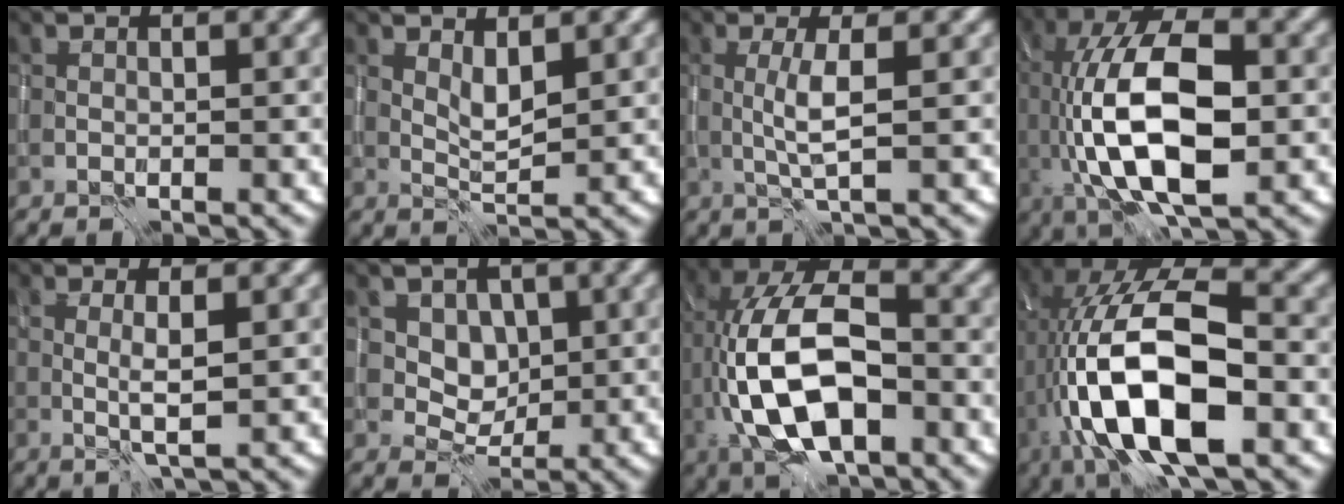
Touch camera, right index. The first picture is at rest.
{"total": 1.9, "force": [1.1, 0.6, 1.5], "torque": [-0.031, -0.005, 0.022]}
{"total": 2.4, "force": [0.1, 0.1, 2.4], "torque": [-0.050, 0.002, 0.001]}
{"total": 12.4, "force": [-1.0, 5.3, 11.2], "torque": [-0.206, 0.007, -0.023]}
{"total": 2.1, "force": [0.2, 0.1, 2.1], "torque": [-0.041, -0.004, 0.004]}
{"total": 2.7, "force": [0.8, 2.3, 1.2], "torque": [-0.023, -0.011, 0.016]}
{"total": 12.0, "force": [-1.9, 6.0, 10.2], "torque": [-0.200, 0.005, -0.042]}
{"total": 14.7, "force": [-3.1, 6.6, 12.8], "torque": [-0.231, 0.015, -0.057]}